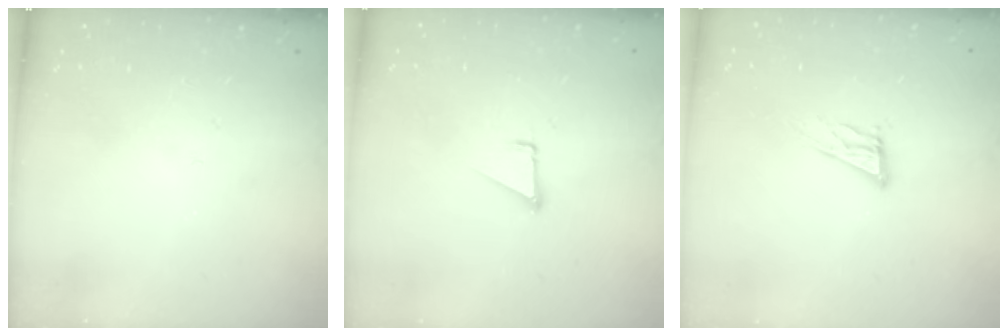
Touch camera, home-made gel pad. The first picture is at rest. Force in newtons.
{"total": 1.6, "press": 1.5, "slide": 0.1}
{"total": 9.3, "press": 9.0, "slide": 2.5}